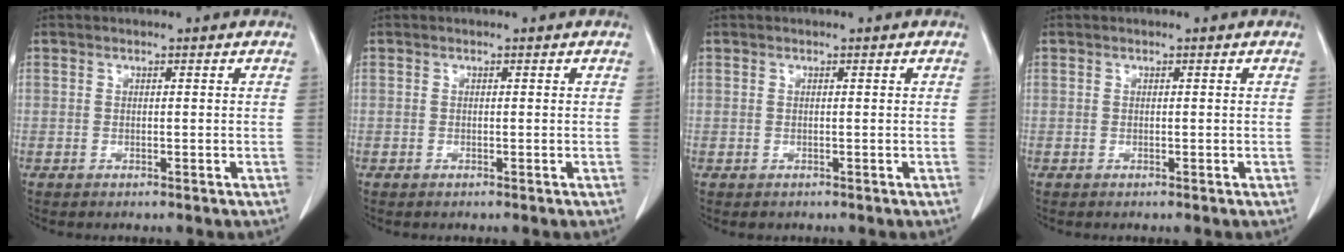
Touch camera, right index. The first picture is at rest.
{"total": 0.0}
{"total": 0.6, "force": [-0.2, 0.6, 0.0], "torque": [0.000, 0.005, -0.003]}
{"total": 0.0}